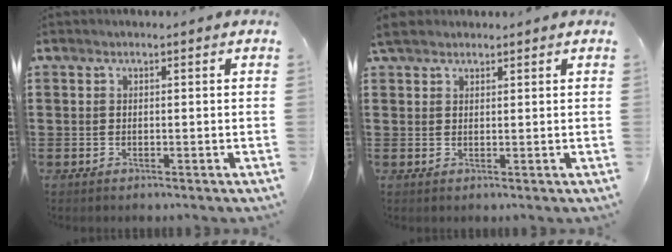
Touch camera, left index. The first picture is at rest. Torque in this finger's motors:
{"motor_torque": [1.07, -1.05, 0.36, 0.11]}